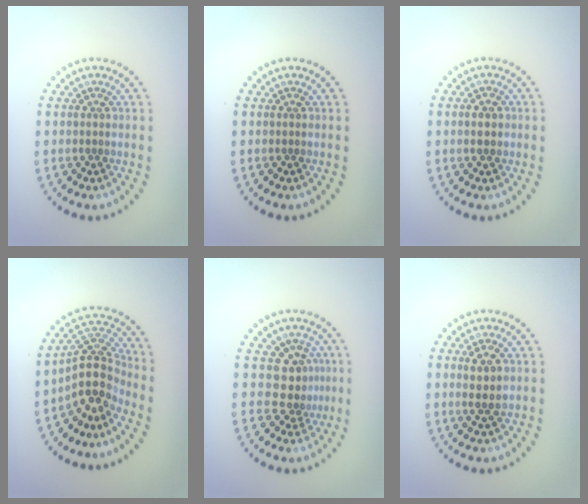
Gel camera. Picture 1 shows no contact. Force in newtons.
{"total": 0.0}
{"total": 2.1, "press": 2.1, "slide": 0.1}
{"total": 4.5, "press": 3.4, "slide": 3.0}
{"total": 3.1, "press": 2.4, "slide": 2.0}
{"total": 2.2, "press": 2.1, "slide": 0.7}